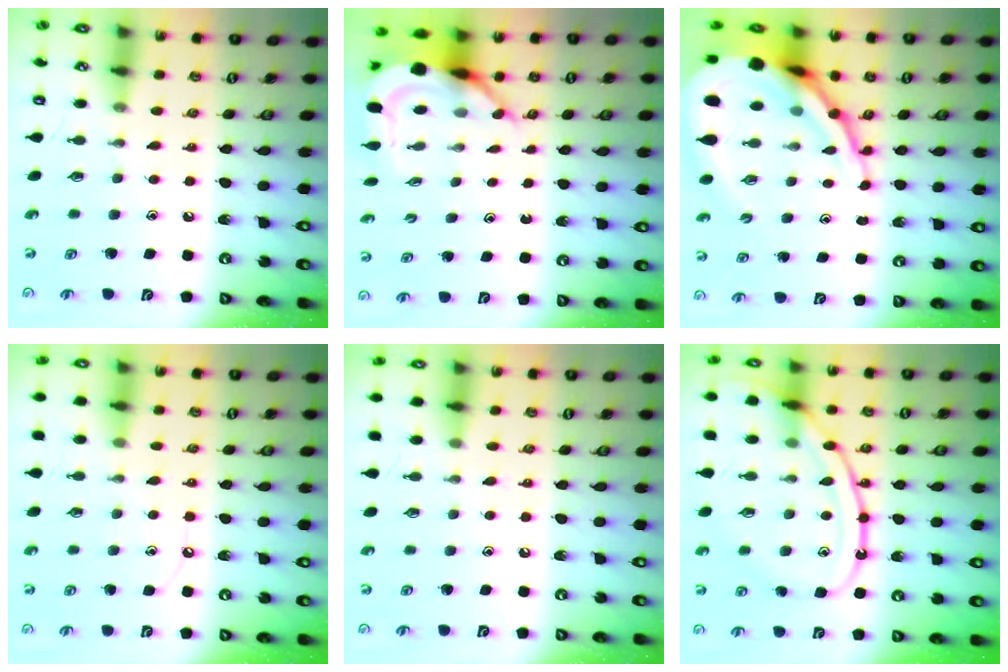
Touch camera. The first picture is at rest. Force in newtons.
{"total": 8.0, "press": 8.0, "slide": 1.0}
{"total": 19.1, "press": 18.9, "slide": 2.0}
{"total": 5.3, "press": 5.2, "slide": 0.8}
{"total": 3.3, "press": 3.2, "slide": 0.5}
{"total": 16.8, "press": 16.7, "slide": 1.4}